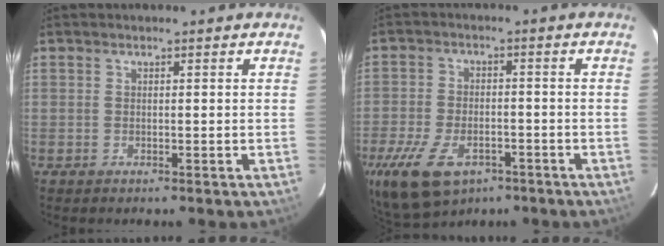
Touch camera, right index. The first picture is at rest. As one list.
[{"total": 14.8, "force": [-8.5, 8.1, 9.0], "torque": [-0.216, -0.031, -0.144]}]